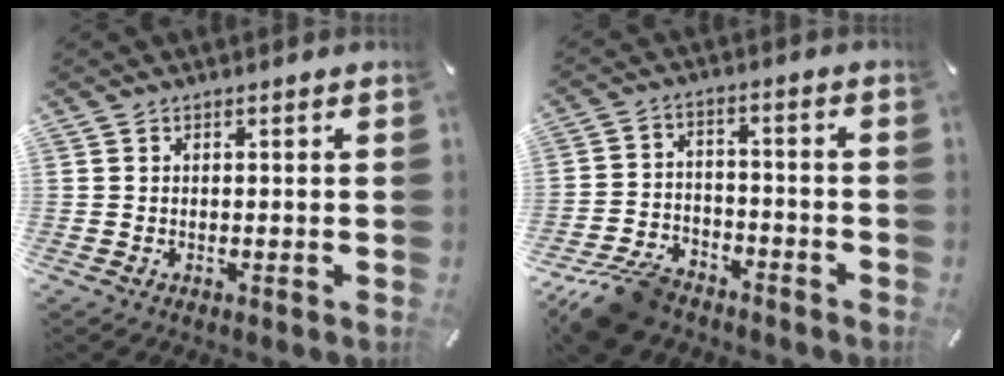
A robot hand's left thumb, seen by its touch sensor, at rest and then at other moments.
{"total": 11.4, "force": [-8.9, 5.4, 4.6], "torque": [-0.081, 0.051, -0.165]}